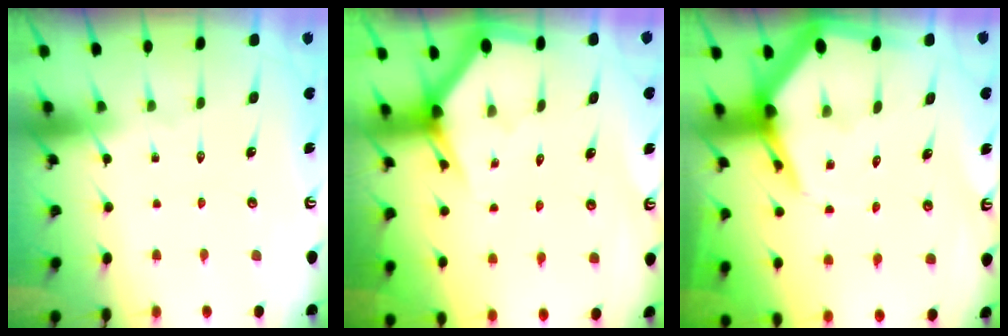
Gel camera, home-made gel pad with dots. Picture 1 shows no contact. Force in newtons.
{"total": 2.7, "press": 2.7, "slide": 0.1}
{"total": 7.2, "press": 7.1, "slide": 0.8}